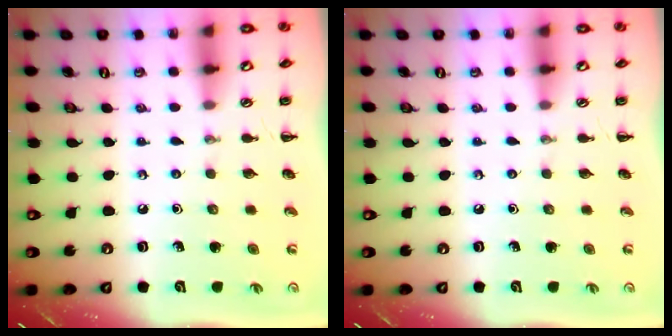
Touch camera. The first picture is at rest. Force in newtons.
{"total": 0.0}